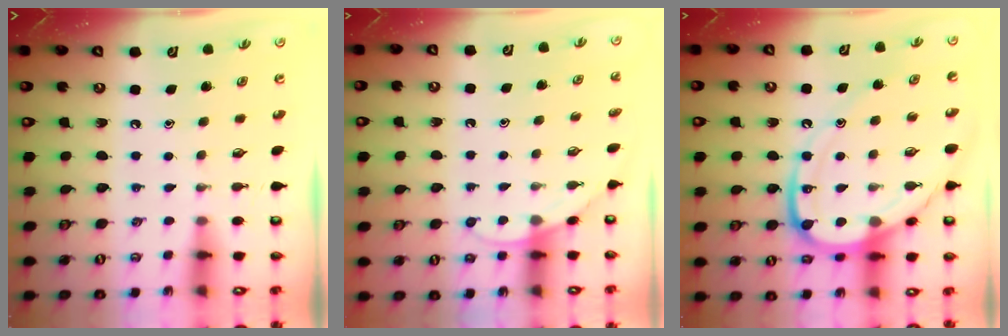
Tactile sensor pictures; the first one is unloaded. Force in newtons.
{"total": 5.1, "press": 5.0, "slide": 0.2}
{"total": 14.3, "press": 14.3, "slide": 1.2}